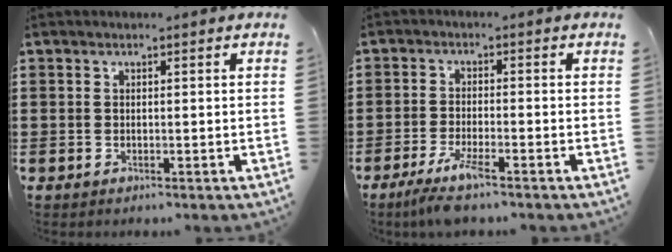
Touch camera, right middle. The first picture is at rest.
{"total": 4.7, "force": [-3.3, 0.2, 3.4], "torque": [-0.073, -0.016, -0.062]}